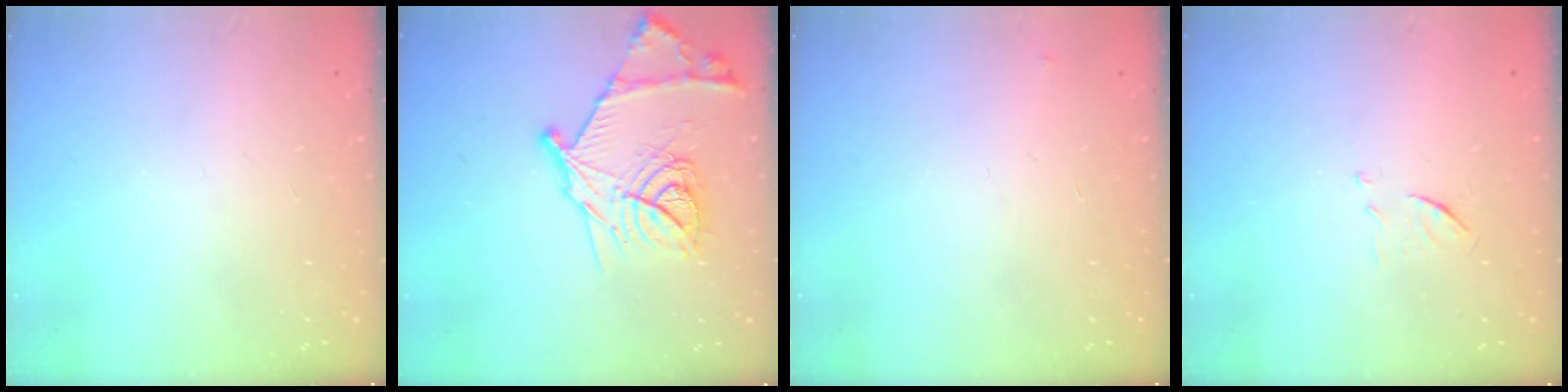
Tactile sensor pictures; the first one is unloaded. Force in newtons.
{"total": 19.6, "press": 19.5, "slide": 1.5}
{"total": 2.5, "press": 2.5, "slide": 0.4}
{"total": 5.9, "press": 5.9, "slide": 0.5}